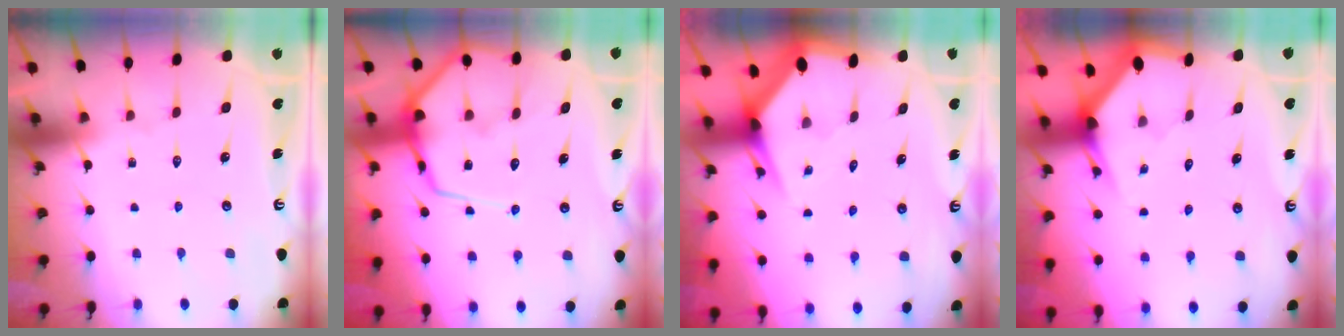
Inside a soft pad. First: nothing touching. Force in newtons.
{"total": 11.6, "press": 11.5, "slide": 1.3}
{"total": 3.5, "press": 3.4, "slide": 0.5}
{"total": 2.8, "press": 2.8, "slide": 0.1}